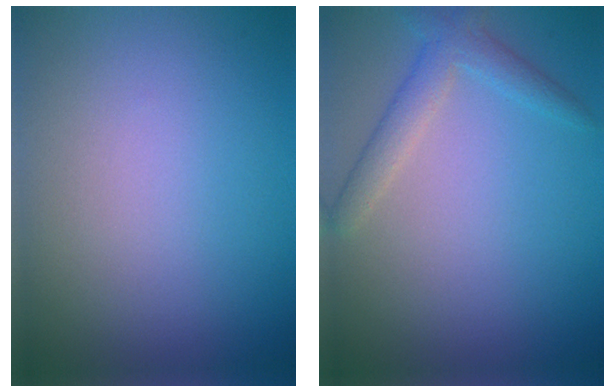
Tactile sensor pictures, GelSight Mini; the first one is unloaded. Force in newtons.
{"total": 2.6, "press": 2.6, "slide": 0.1}